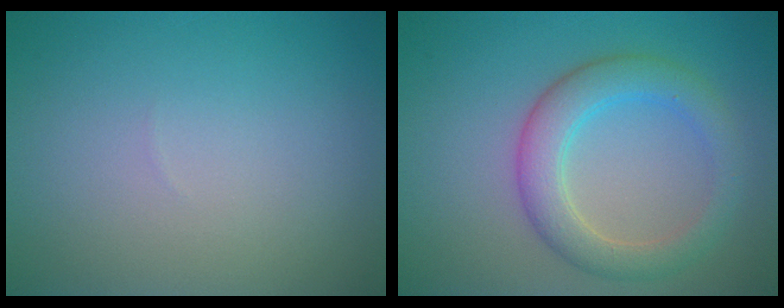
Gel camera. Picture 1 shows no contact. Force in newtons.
{"total": 4.4, "press": 4.4, "slide": 0.1}